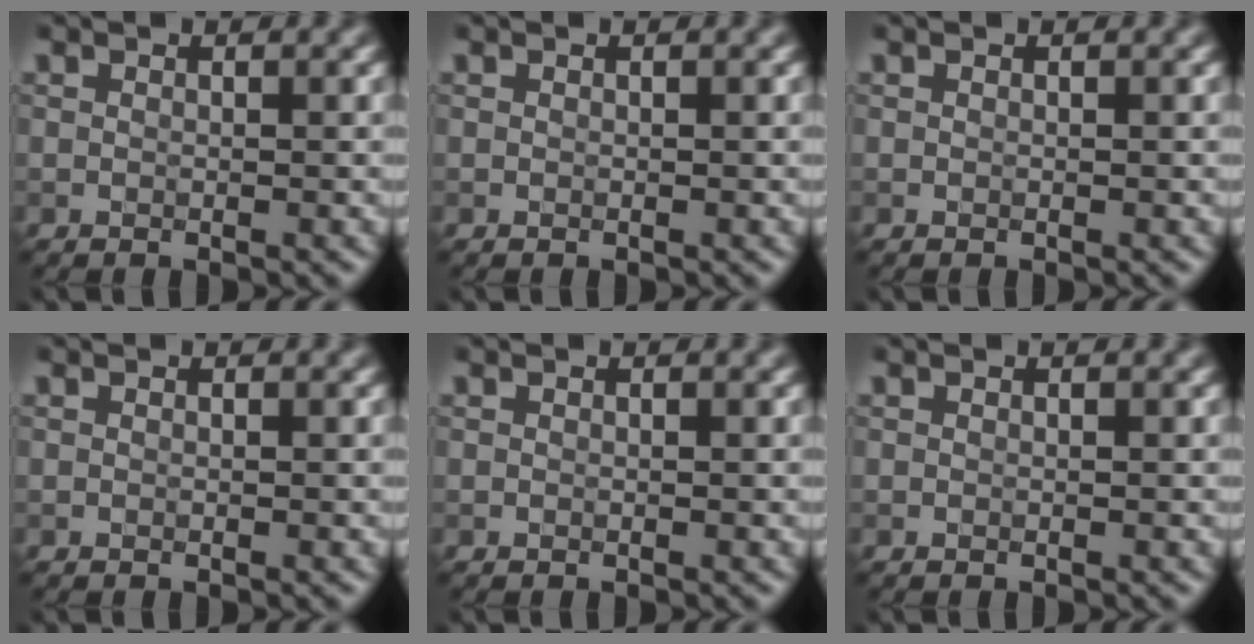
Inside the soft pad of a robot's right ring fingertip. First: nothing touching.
{"total": 0.0}
{"total": 0.0}
{"total": 0.0}
{"total": 0.0}
{"total": 0.0}